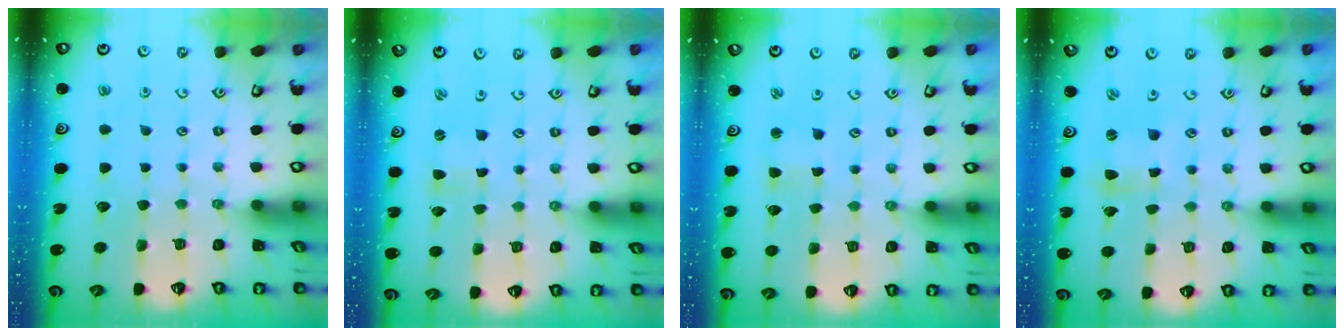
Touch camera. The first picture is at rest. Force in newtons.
{"total": 1.1, "press": 1.1, "slide": 0.2}
{"total": 2.4, "press": 2.4, "slide": 0.4}
{"total": 2.3, "press": 2.3, "slide": 0.3}